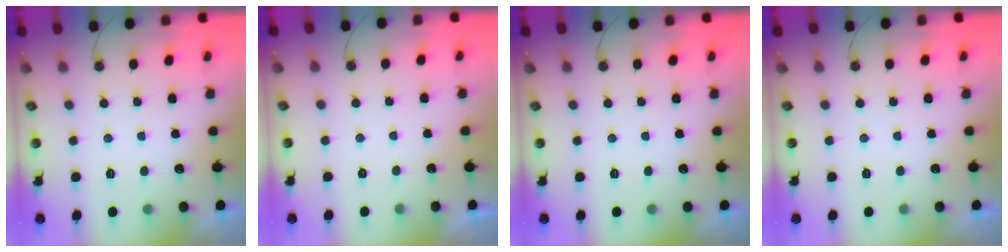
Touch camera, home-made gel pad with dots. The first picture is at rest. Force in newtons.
{"total": 0.0}
{"total": 0.0}
{"total": 0.0}